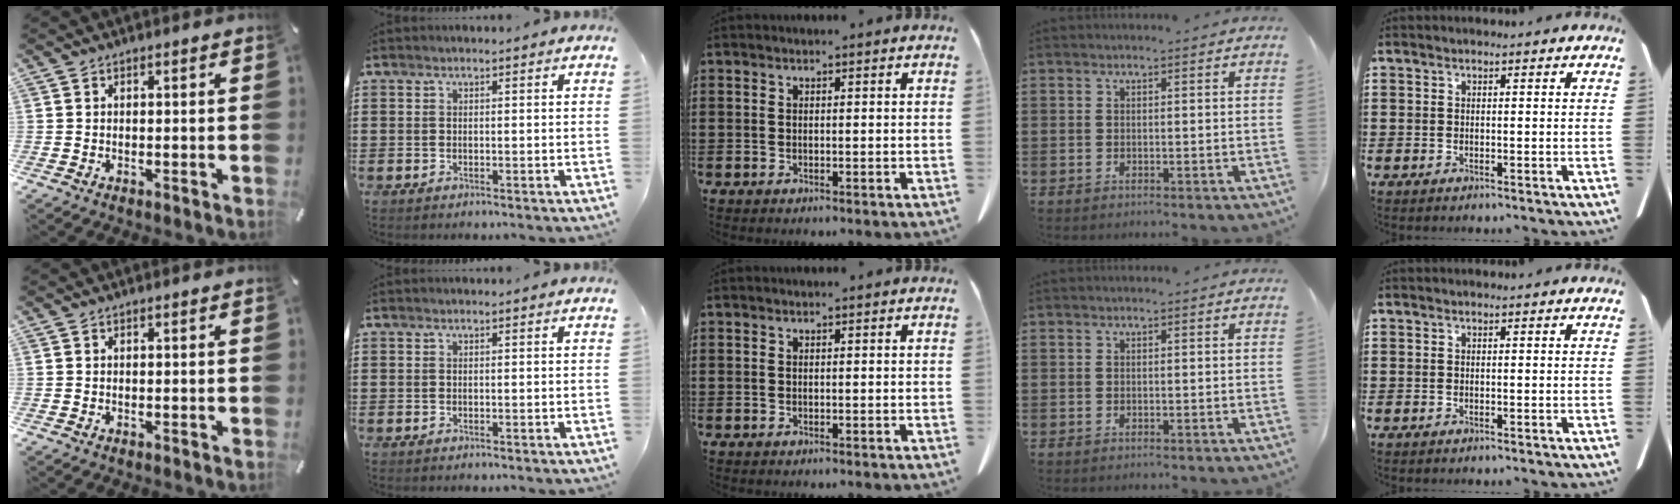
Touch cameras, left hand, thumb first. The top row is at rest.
{}